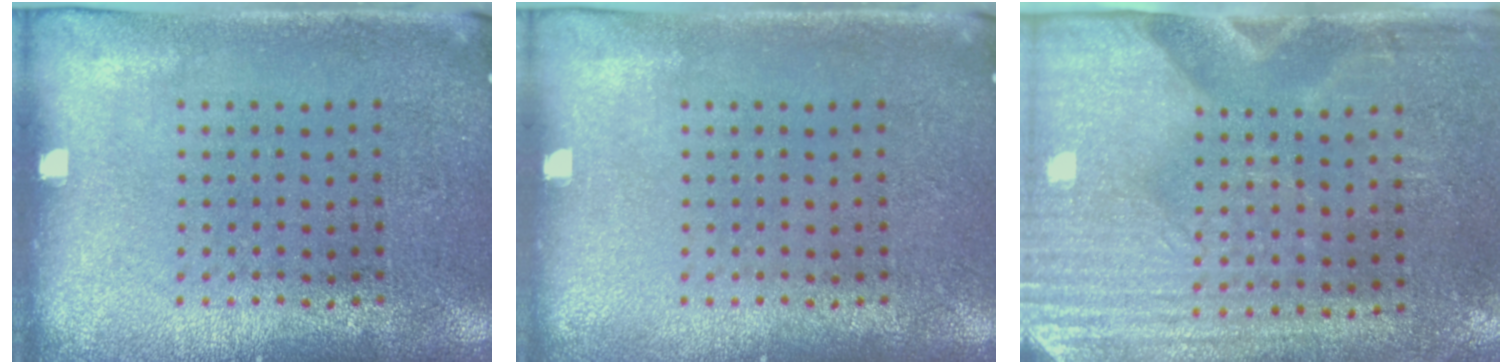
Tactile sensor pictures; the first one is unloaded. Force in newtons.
{"total": 0.0}
{"total": 2.9, "press": 2.6, "slide": 1.5}